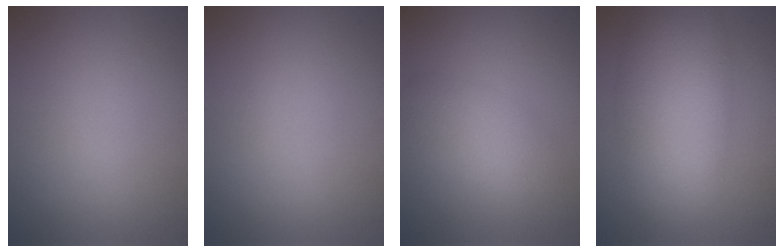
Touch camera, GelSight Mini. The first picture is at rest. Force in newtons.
{"total": 0.0}
{"total": 3.5, "press": 3.5, "slide": 0.1}
{"total": 8.2, "press": 8.2, "slide": 0.3}